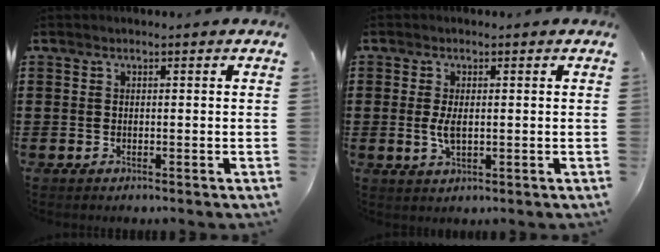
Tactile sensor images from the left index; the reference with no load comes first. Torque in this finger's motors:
{"motor_torque": [0.63, 0.55, 0.47, 0.10]}